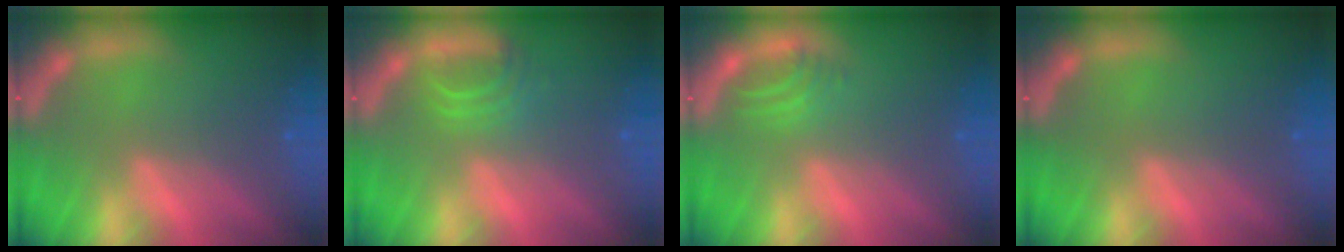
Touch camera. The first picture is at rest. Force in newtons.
{"total": 2.5}
{"total": 2.0}
{"total": 0.0}